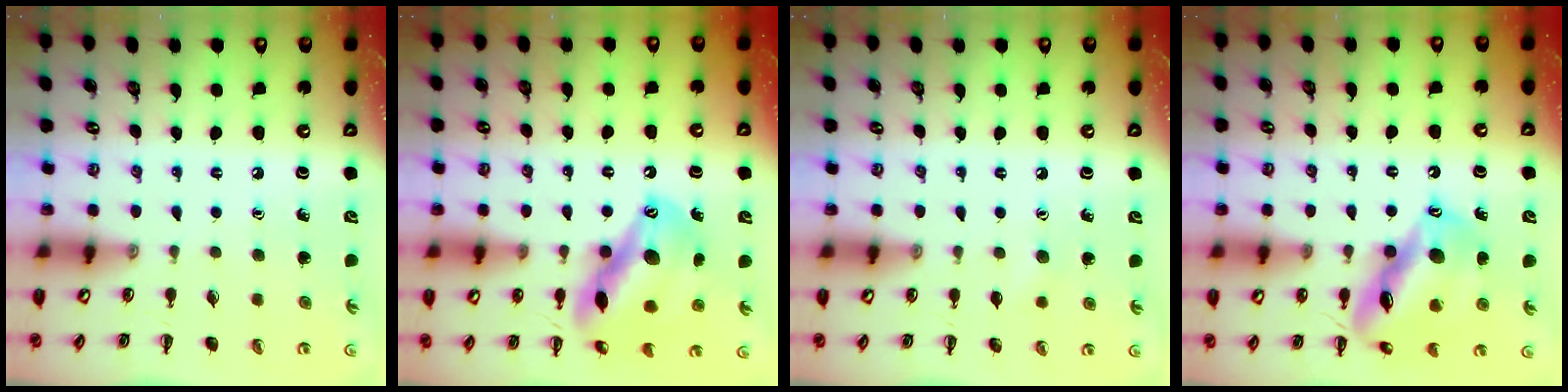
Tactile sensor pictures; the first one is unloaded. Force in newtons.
{"total": 17.8, "press": 17.6, "slide": 2.8}
{"total": 4.4, "press": 4.2, "slide": 1.1}
{"total": 16.7, "press": 16.6, "slide": 2.0}